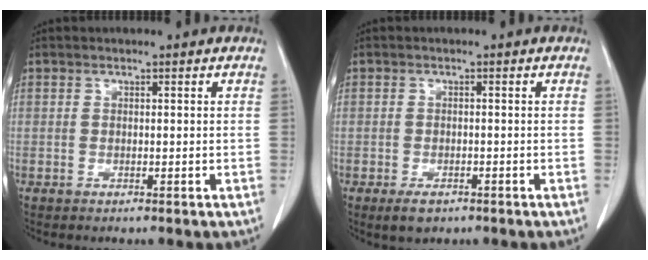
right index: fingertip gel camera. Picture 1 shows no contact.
{"total": 2.8, "force": [-1.7, 1.6, 1.5], "torque": [-0.025, -0.002, -0.020]}